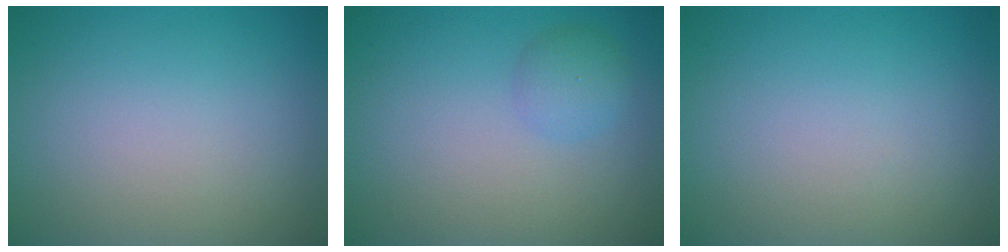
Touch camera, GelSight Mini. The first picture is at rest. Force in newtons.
{"total": 2.0, "press": 2.0, "slide": 0.0}
{"total": 0.0}